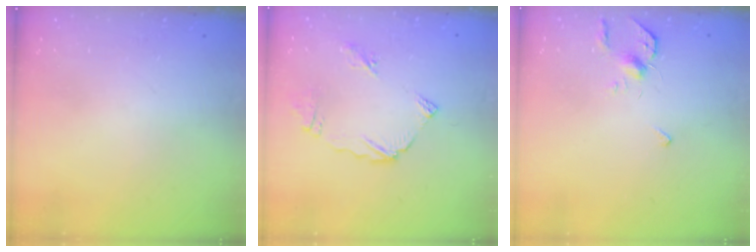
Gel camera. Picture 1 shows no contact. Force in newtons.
{"total": 8.2, "press": 8.1, "slide": 0.9}
{"total": 4.1, "press": 4.0, "slide": 0.7}